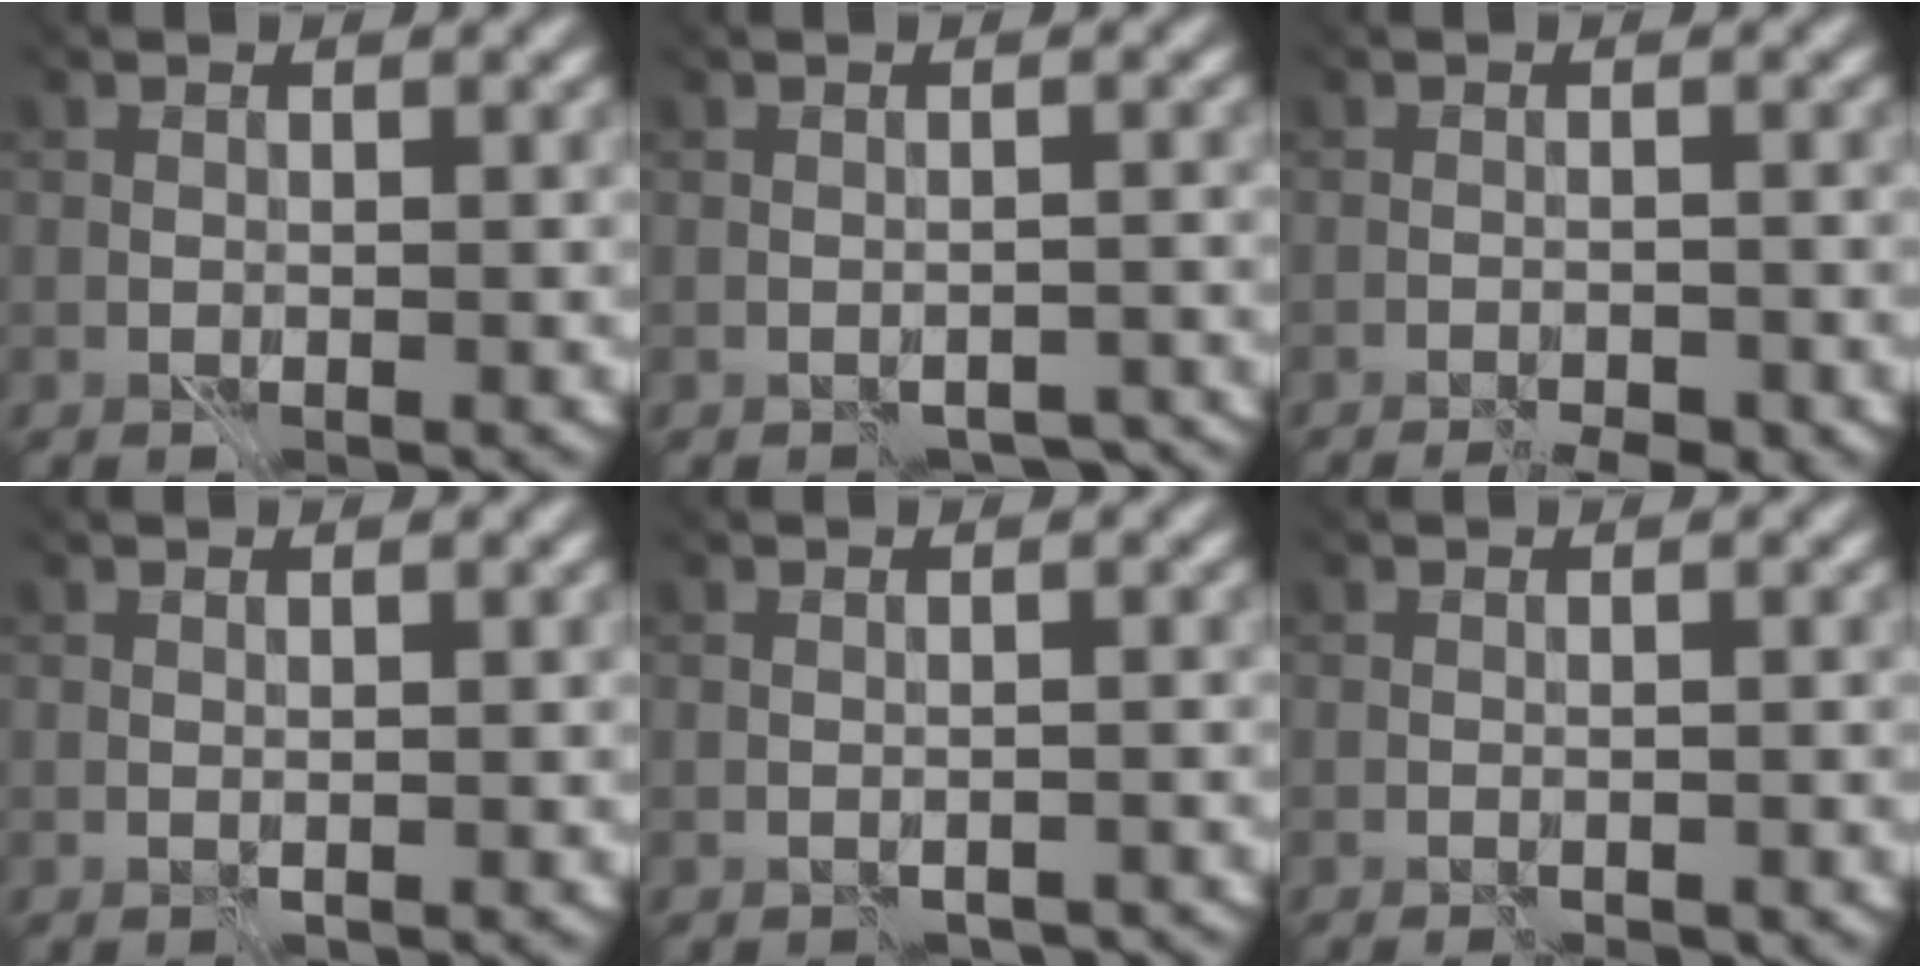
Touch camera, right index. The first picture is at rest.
{"total": 1.8, "force": [-1.6, 0.8, -0.2], "torque": [0.028, 0.003, -0.012]}
{"total": 3.4, "force": [-2.9, 0.7, 1.6], "torque": [-0.003, 0.006, -0.027]}
{"total": 0.6, "force": [0.3, -0.5, -0.1], "torque": [0.000, 0.002, 0.006]}
{"total": 0.7, "force": [-0.5, 0.1, -0.4], "torque": [0.020, 0.009, -0.006]}
{"total": 0.8, "force": [-0.7, -0.1, 0.4], "torque": [-0.001, -0.002, -0.008]}